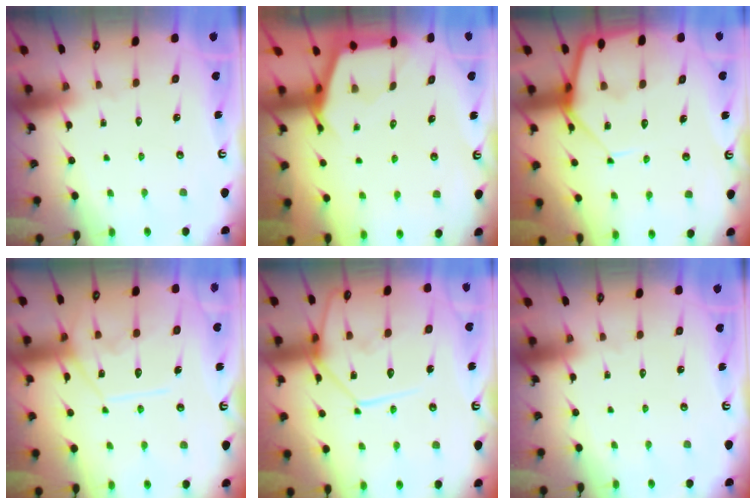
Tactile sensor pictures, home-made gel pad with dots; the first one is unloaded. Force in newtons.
{"total": 2.7, "press": 2.7, "slide": 0.4}
{"total": 10.2, "press": 10.2, "slide": 0.8}
{"total": 12.0, "press": 12.0, "slide": 0.9}
{"total": 14.9, "press": 14.8, "slide": 1.6}
{"total": 0.0}